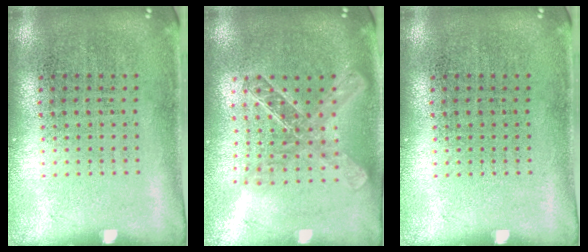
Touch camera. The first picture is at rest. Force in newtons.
{"total": 1.9, "press": 1.6, "slide": 1.0}
{"total": 0.0}